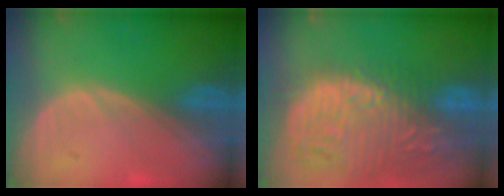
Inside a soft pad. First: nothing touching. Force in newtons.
{"total": 15.9, "press": 13.1, "slide": 9.0}